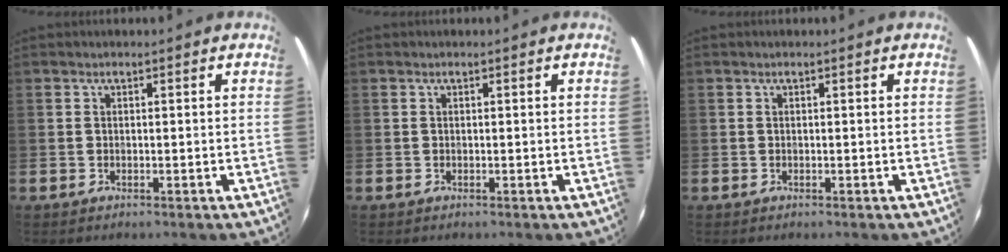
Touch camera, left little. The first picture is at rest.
{"total": 0.0}
{"total": 0.0}